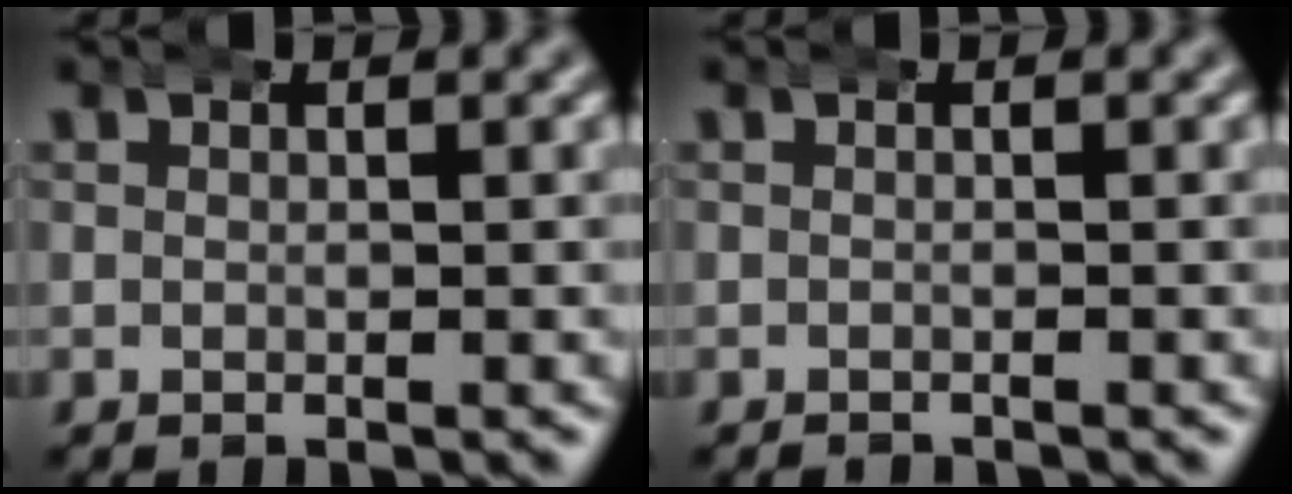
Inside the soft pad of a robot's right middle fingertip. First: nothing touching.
{"total": 0.6, "force": [-0.6, 0.0, -0.1], "torque": [-0.003, -0.006, -0.008]}